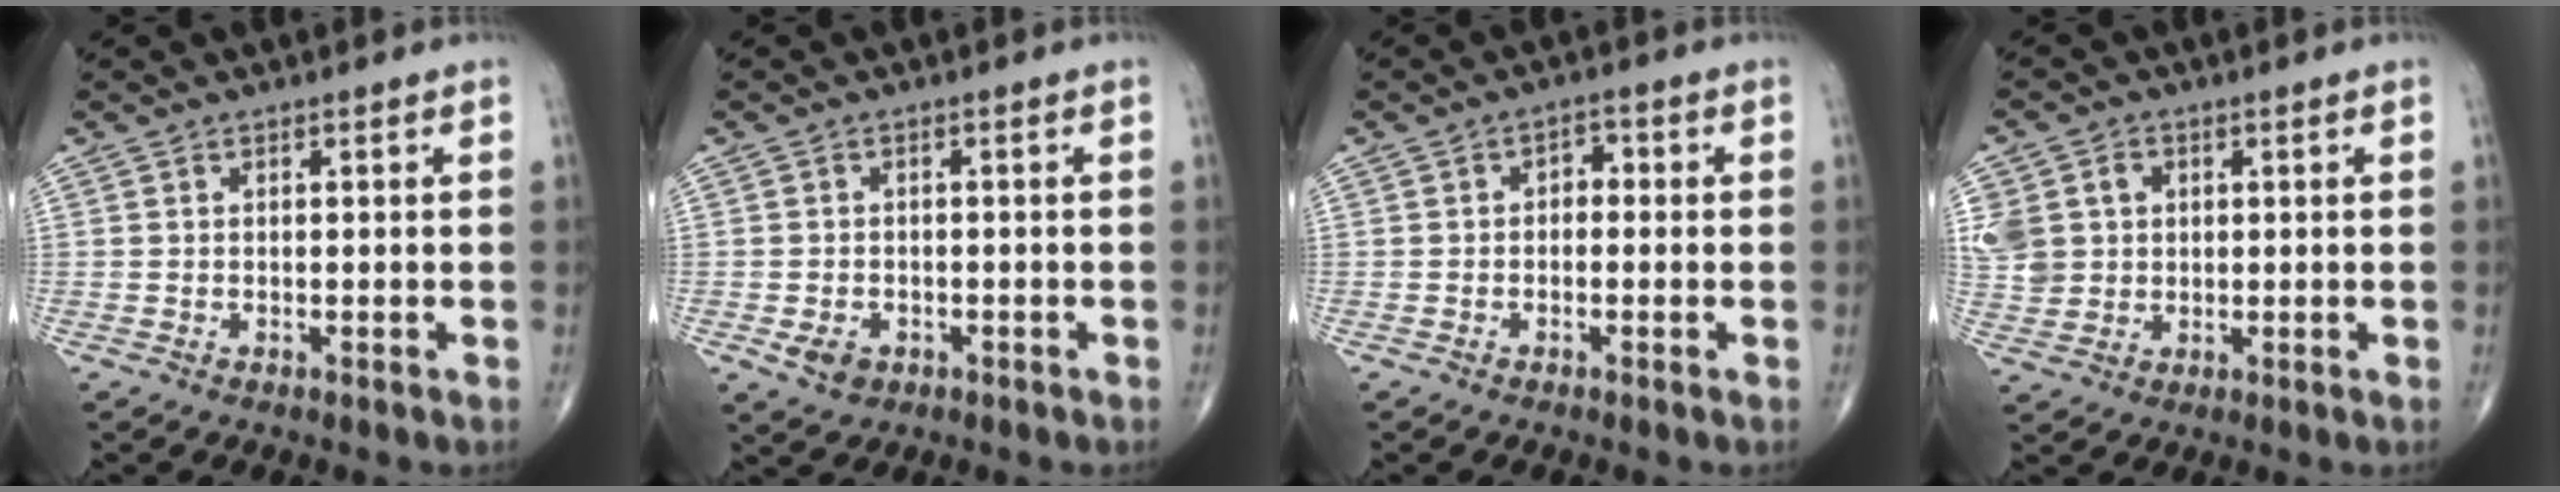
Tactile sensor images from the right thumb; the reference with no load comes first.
{"total": 0.0}
{"total": 2.6, "force": [-0.2, 1.8, 1.9], "torque": [-0.012, 0.013, -0.013]}
{"total": 11.0, "force": [2.4, 9.4, 5.1], "torque": [-0.111, 0.011, 0.059]}